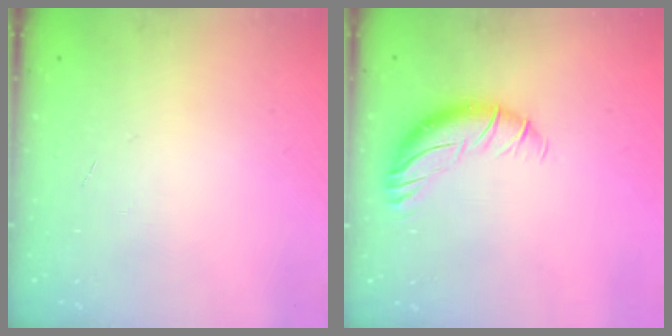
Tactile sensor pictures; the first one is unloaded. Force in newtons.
{"total": 10.0, "press": 9.8, "slide": 2.1}